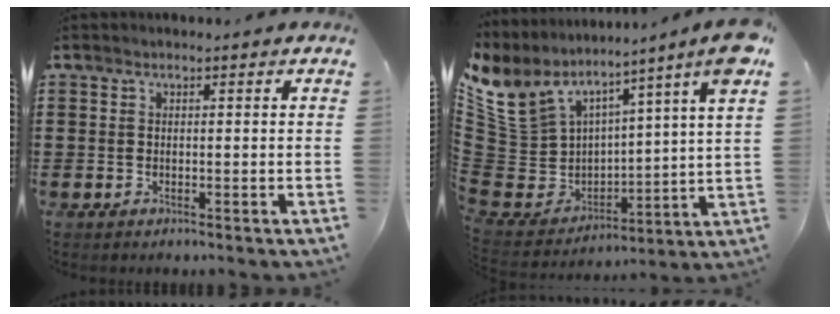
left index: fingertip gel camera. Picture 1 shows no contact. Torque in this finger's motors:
{"motor_torque": [2.14, 0.00, 1.05, 0.21]}